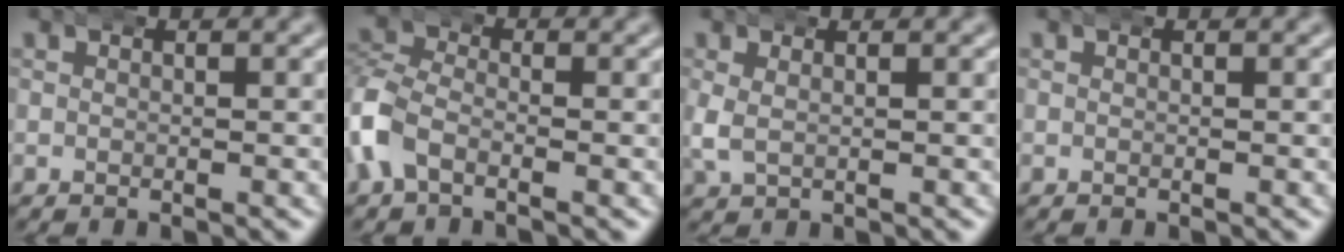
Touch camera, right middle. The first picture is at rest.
{"total": 3.9, "force": [-1.6, 3.1, 1.8], "torque": [-0.068, -0.013, -0.030]}
{"total": 2.3, "force": [0.5, 1.6, 1.6], "torque": [-0.049, -0.005, 0.016]}
{"total": 0.0}